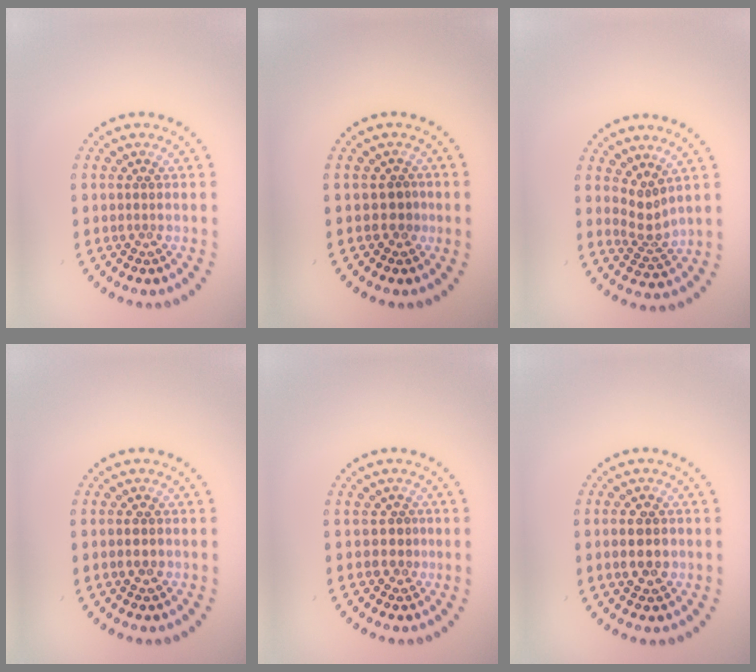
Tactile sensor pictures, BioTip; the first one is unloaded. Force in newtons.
{"total": 1.4, "press": 1.1, "slide": 0.8}
{"total": 2.2, "press": 1.5, "slide": 1.6}
{"total": 1.0, "press": 0.9, "slide": 0.2}
{"total": 1.1, "press": 0.9, "slide": 0.7}
{"total": 2.9, "press": 2.9, "slide": 0.2}